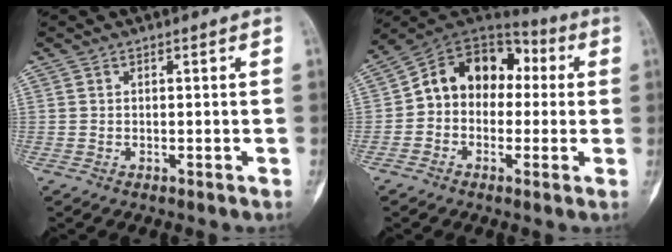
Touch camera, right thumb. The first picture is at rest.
{"total": 13.8, "force": [0.5, 10.7, 8.7], "torque": [-0.096, 0.049, -0.008]}